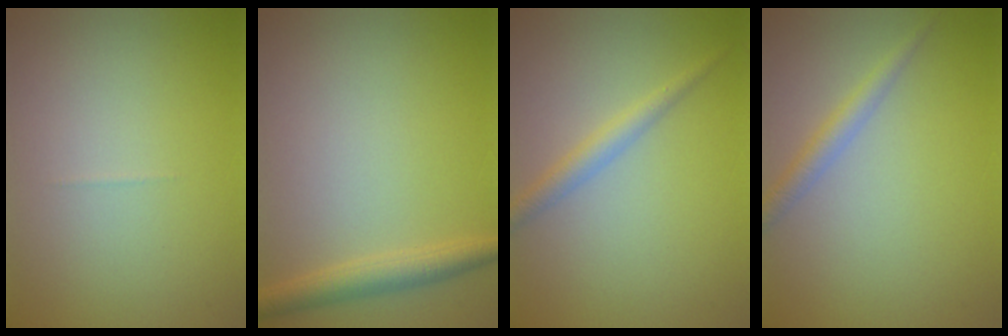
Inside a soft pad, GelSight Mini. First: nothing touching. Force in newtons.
{"total": 2.5, "press": 2.5, "slide": 0.1}
{"total": 1.9, "press": 1.9, "slide": 0.0}
{"total": 1.8, "press": 1.8, "slide": 0.0}